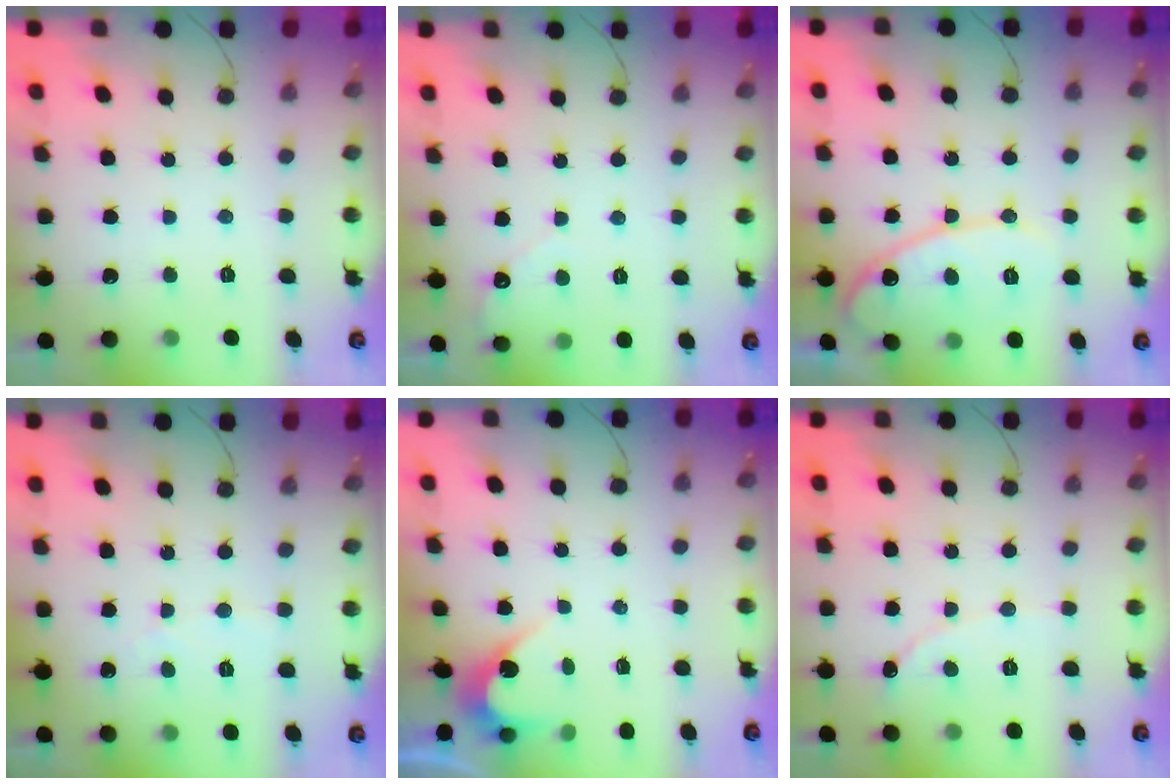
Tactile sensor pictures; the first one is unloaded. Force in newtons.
{"total": 2.6, "press": 2.6, "slide": 0.2}
{"total": 13.1, "press": 13.1, "slide": 1.3}
{"total": 2.8, "press": 2.8, "slide": 0.2}
{"total": 2.9, "press": 2.9, "slide": 0.1}
{"total": 1.0, "press": 1.0, "slide": 0.1}